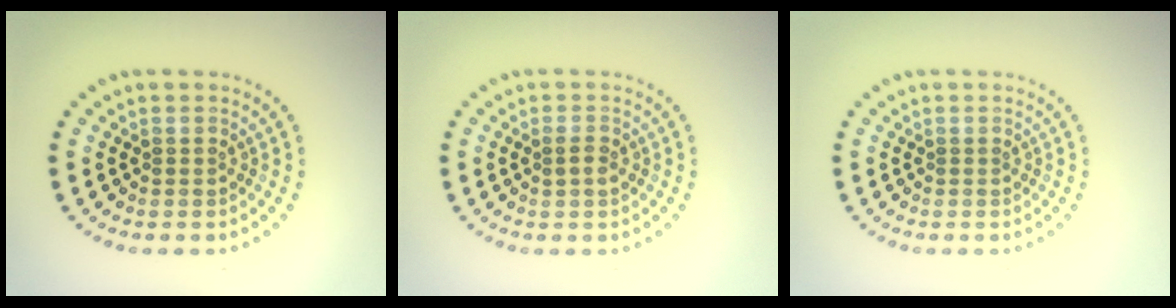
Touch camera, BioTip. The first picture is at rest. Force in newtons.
{"total": 1.2, "press": 1.2, "slide": 0.2}
{"total": 0.0}